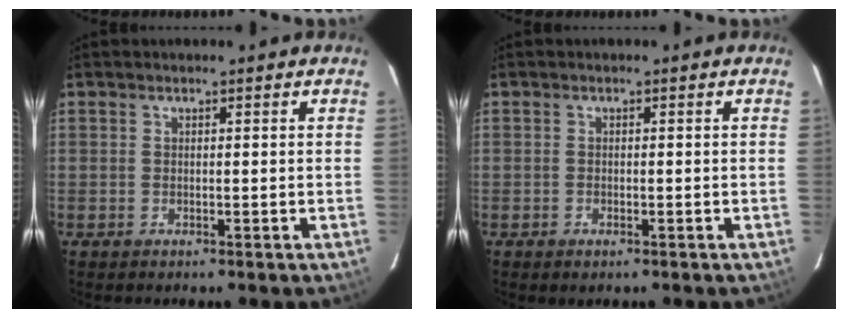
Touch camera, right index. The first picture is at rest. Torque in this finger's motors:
{"motor_torque": [0.30, -0.30, 0.04, 0.00]}